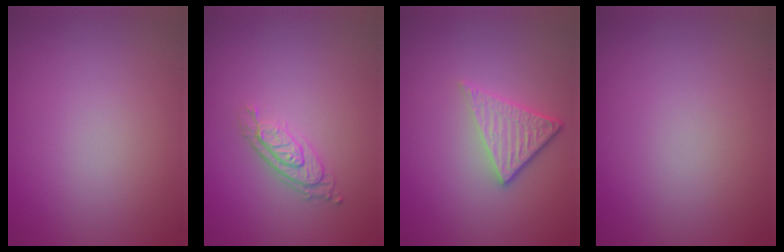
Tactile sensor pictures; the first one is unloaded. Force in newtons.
{"total": 3.0, "press": 2.2, "slide": 2.0}
{"total": 3.8, "press": 2.7, "slide": 2.8}
{"total": 0.0}